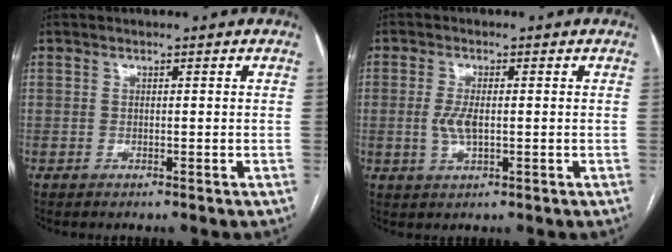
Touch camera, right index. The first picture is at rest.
{"total": 3.7, "force": [-0.2, 1.2, 3.5], "torque": [-0.077, -0.004, -0.003]}